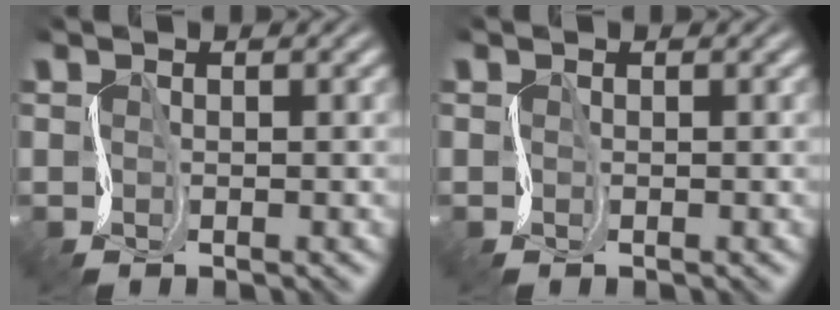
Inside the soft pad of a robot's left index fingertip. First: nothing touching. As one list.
[{"total": 0.0}]